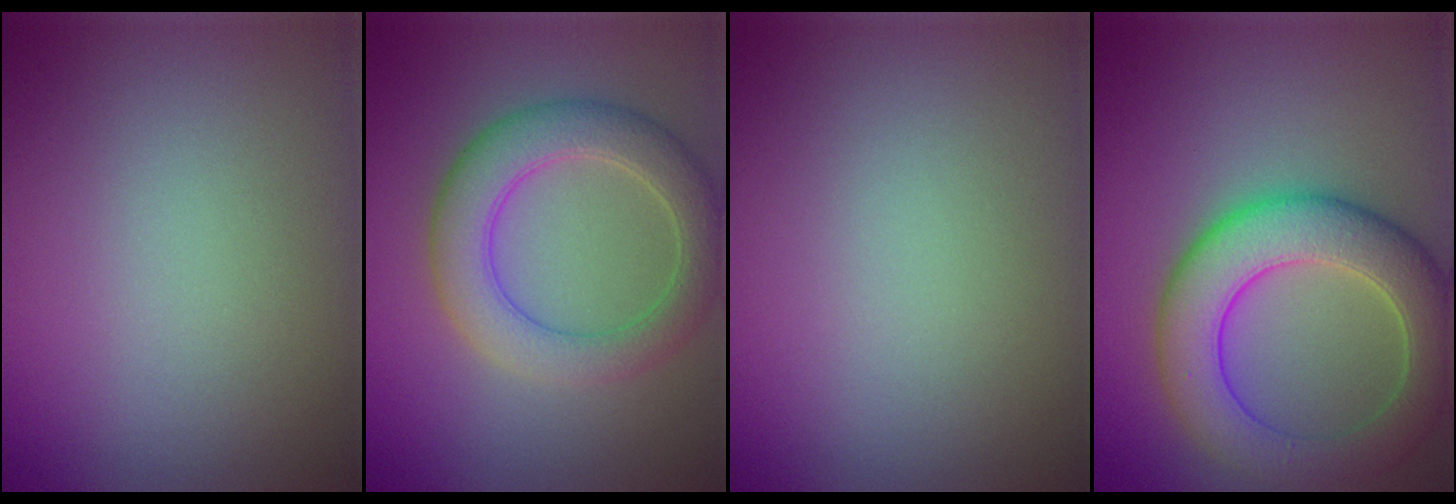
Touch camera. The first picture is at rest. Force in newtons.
{"total": 5.2, "press": 5.2, "slide": 0.6}
{"total": 0.0}
{"total": 7.7, "press": 7.7, "slide": 0.5}